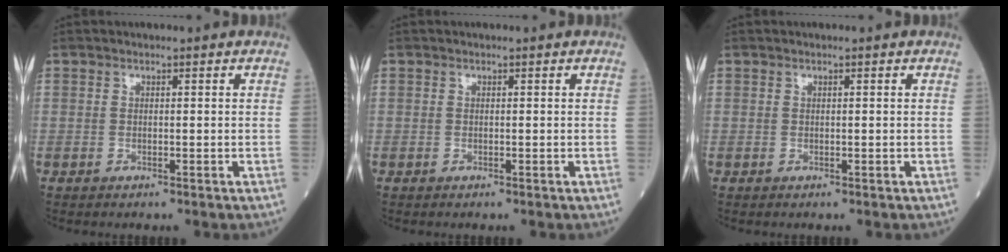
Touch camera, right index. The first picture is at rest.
{"total": 0.0}
{"total": 0.0}